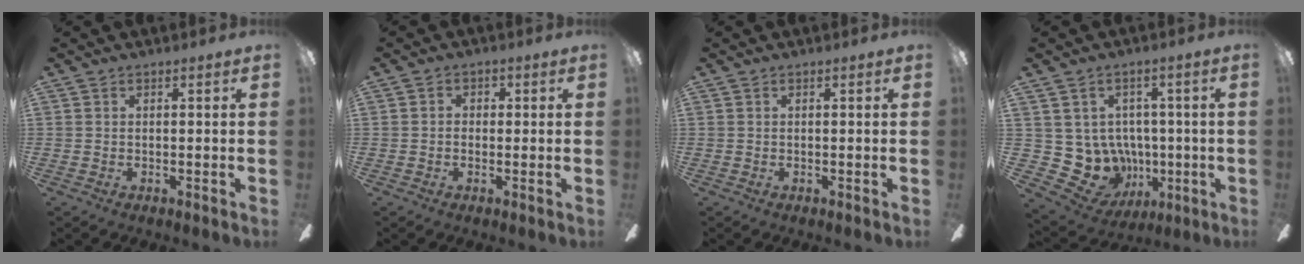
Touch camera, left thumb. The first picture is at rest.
{"total": 2.1, "force": [-0.6, 1.7, 1.0], "torque": [-0.010, 0.008, -0.015]}
{"total": 0.0}
{"total": 9.3, "force": [0.1, 8.9, 2.7], "torque": [-0.089, -0.022, 0.017]}